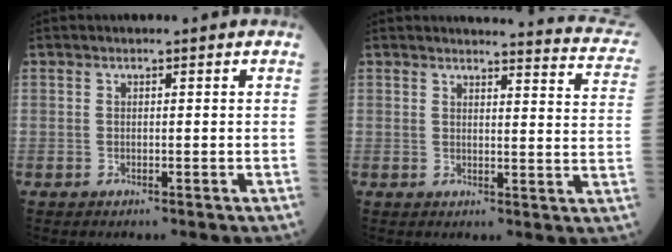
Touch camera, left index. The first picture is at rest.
{"total": 12.6, "force": [12.4, 1.0, 2.3], "torque": [-0.003, -0.076, 0.104]}